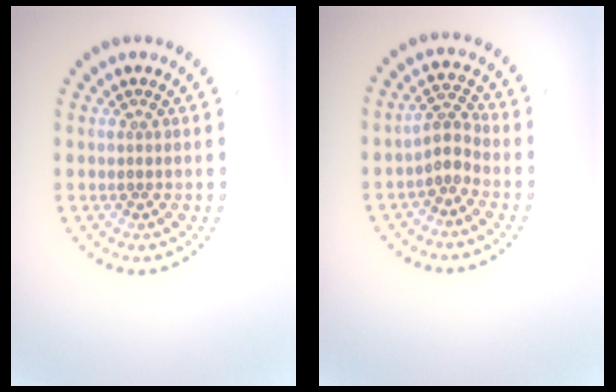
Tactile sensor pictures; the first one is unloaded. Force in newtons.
{"total": 2.2, "press": 1.6, "slide": 1.5}